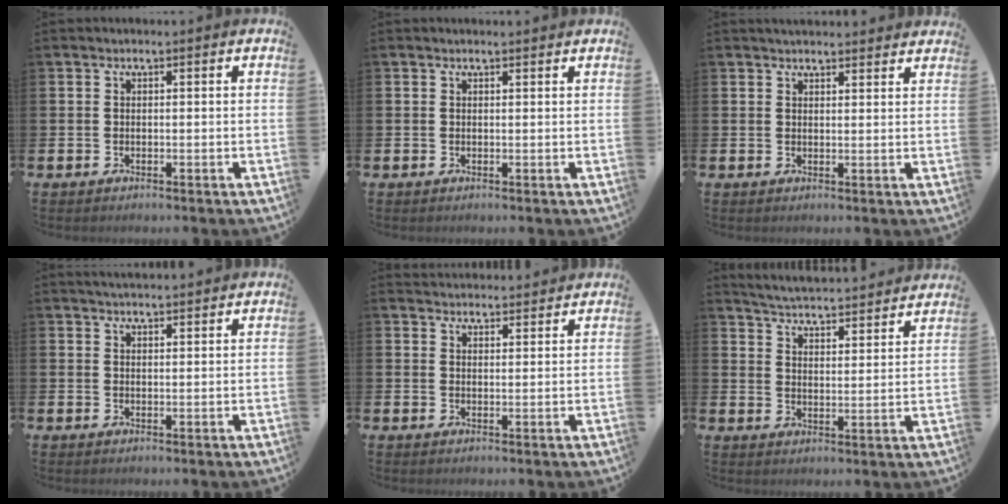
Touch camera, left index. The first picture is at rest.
{"total": 0.6, "force": [0.6, 0.0, 0.1], "torque": [0.006, -0.003, 0.009]}
{"total": 2.8, "force": [2.7, 0.4, 0.1], "torque": [0.000, -0.014, 0.048]}
{"total": 3.0, "force": [3.0, 0.1, 0.2], "torque": [-0.009, -0.013, 0.056]}
{"total": 3.3, "force": [3.3, 0.4, -0.2], "torque": [-0.003, -0.017, 0.061]}
{"total": 5.1, "force": [5.0, 0.2, 0.5], "torque": [-0.037, -0.042, 0.086]}